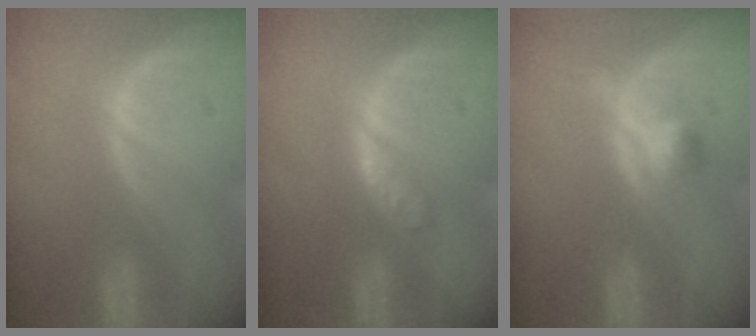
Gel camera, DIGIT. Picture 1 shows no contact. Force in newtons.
{"total": 2.7, "press": 2.7, "slide": 0.3}
{"total": 3.0, "press": 2.8, "slide": 1.2}